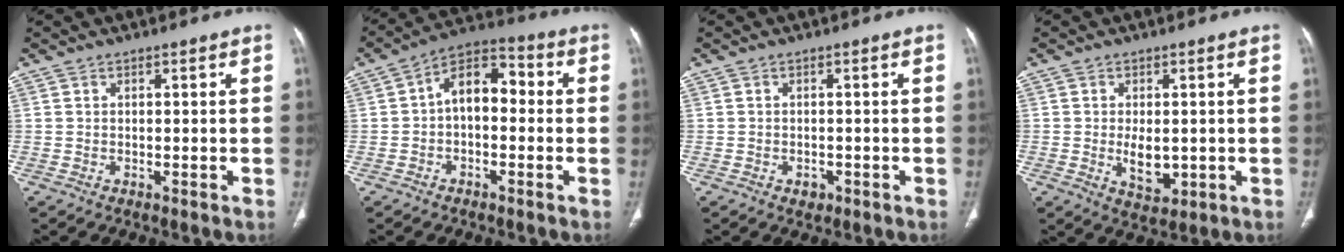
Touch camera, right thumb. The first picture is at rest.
{"total": 9.6, "force": [-0.1, 6.0, 7.5], "torque": [-0.096, 0.038, -0.017]}
{"total": 1.6, "force": [-0.8, 1.2, 0.7], "torque": [-0.007, 0.003, -0.006]}
{"total": 5.6, "force": [-0.5, 3.2, 4.5], "torque": [-0.063, -0.010, 0.002]}